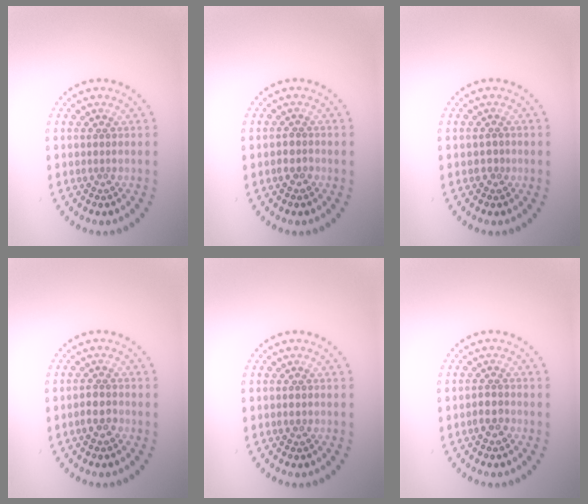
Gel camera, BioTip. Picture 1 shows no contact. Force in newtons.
{"total": 1.4, "press": 1.2, "slide": 0.7}
{"total": 0.9, "press": 0.9, "slide": 0.2}
{"total": 1.7, "press": 1.5, "slide": 0.7}
{"total": 0.7, "press": 0.7, "slide": 0.1}
{"total": 1.5, "press": 1.4, "slide": 0.6}